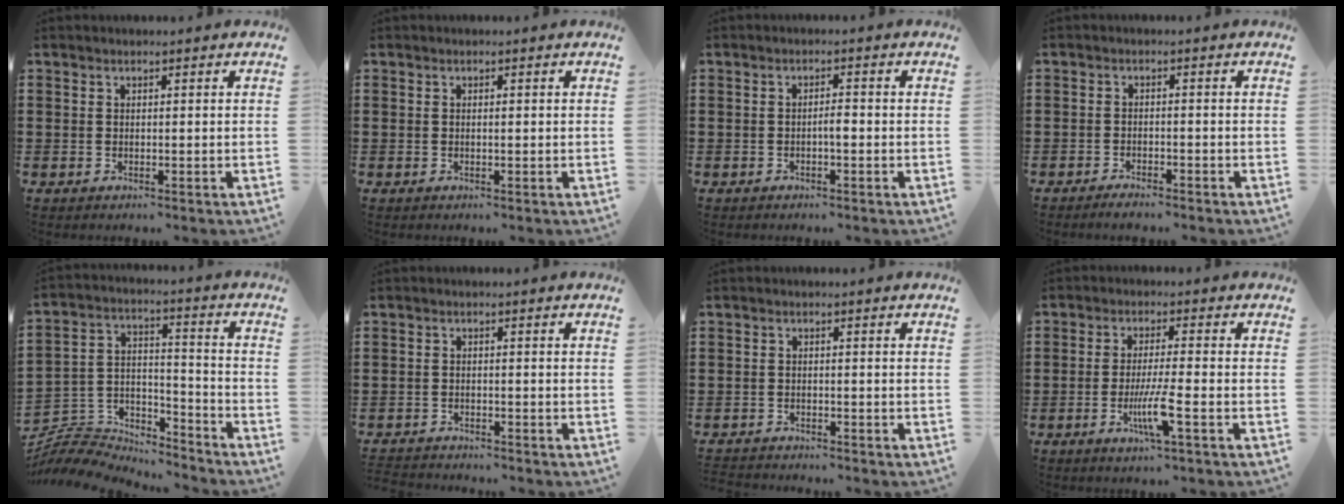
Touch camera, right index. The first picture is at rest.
{"total": 0.6, "force": [0.0, 0.1, 0.6], "torque": [-0.012, -0.002, 0.001]}
{"total": 1.8, "force": [-0.6, 0.4, 1.6], "torque": [-0.032, 0.003, -0.011]}
{"total": 1.7, "force": [-1.6, 0.2, 0.3], "torque": [-0.009, 0.002, -0.032]}
{"total": 7.7, "force": [-7.3, 2.1, 1.3], "torque": [-0.038, 0.008, -0.148]}
{"total": 1.7, "force": [-1.7, 0.1, -0.2], "torque": [-0.003, 0.001, -0.037]}
{"total": 1.6, "force": [-1.6, 0.1, -0.1], "torque": [-0.003, 0.002, -0.035]}
{"total": 6.2, "force": [-2.4, 0.1, 5.7], "torque": [-0.115, -0.019, -0.047]}